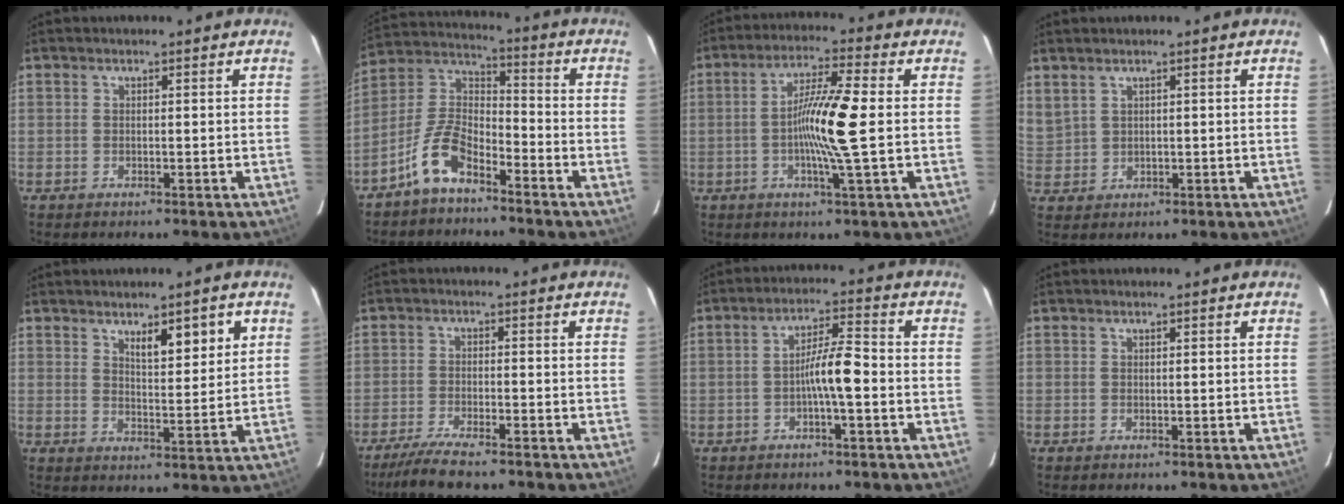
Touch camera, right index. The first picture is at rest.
{"total": 8.9, "force": [-6.1, 3.4, 5.6], "torque": [-0.132, 0.018, -0.123]}
{"total": 9.9, "force": [-0.7, -0.6, 9.9], "torque": [-0.183, -0.003, -0.020]}
{"total": 4.2, "force": [2.7, 2.6, 1.9], "torque": [-0.052, 0.003, 0.071]}
{"total": 6.3, "force": [3.5, 1.3, 5.1], "torque": [-0.080, -0.005, 0.057]}
{"total": 7.0, "force": [-5.7, 0.6, 4.0], "torque": [-0.068, -0.017, -0.097]}
{"total": 6.0, "force": [-1.4, 0.5, 5.8], "torque": [-0.102, 0.014, -0.025]}
{"total": 0.0}